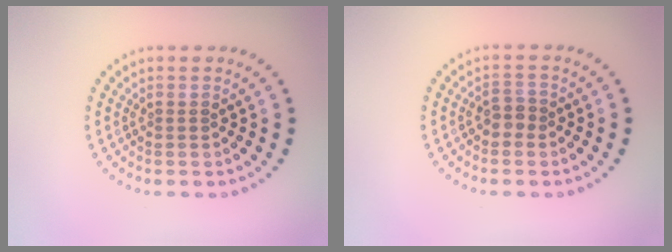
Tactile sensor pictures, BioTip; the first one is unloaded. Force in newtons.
{"total": 1.4, "press": 1.3, "slide": 0.5}